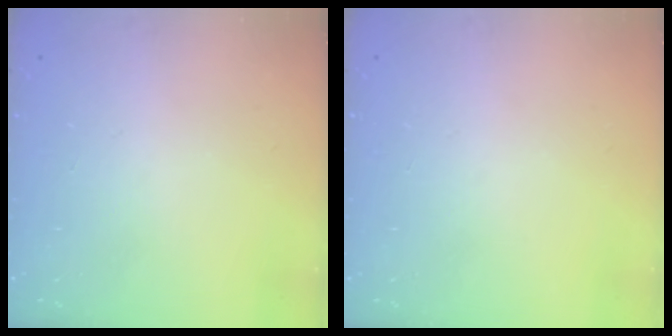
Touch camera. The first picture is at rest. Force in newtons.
{"total": 0.0}